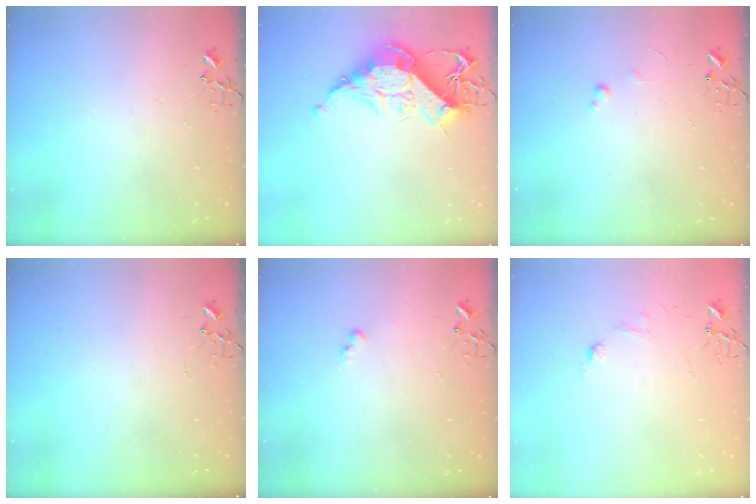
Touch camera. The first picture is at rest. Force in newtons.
{"total": 17.7, "press": 17.6, "slide": 1.5}
{"total": 3.3, "press": 3.3, "slide": 0.5}
{"total": 0.0}
{"total": 5.1, "press": 5.1, "slide": 0.4}
{"total": 6.6, "press": 6.5, "slide": 0.7}